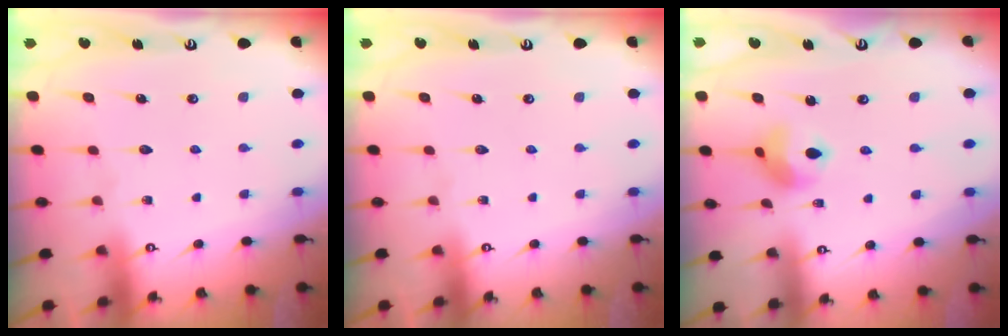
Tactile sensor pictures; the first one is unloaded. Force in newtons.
{"total": 0.0}
{"total": 7.8, "press": 7.8, "slide": 0.6}